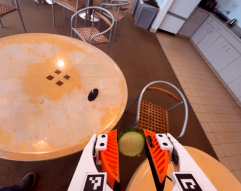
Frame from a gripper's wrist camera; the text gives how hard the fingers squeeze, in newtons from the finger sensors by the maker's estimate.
{"total": 9.0, "left": 9.2, "right": 8.9}